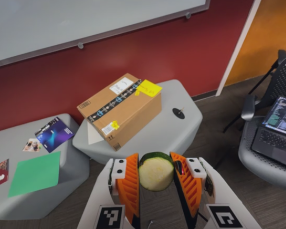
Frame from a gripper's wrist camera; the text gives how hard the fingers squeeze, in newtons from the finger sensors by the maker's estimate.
{"total": 11.8, "left": 12.2, "right": 11.3}